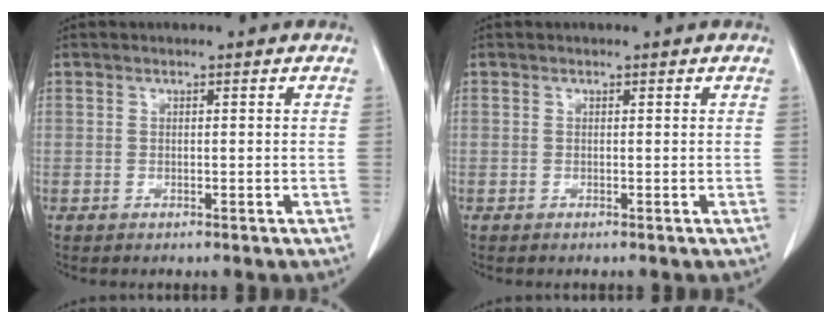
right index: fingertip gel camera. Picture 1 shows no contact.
{"total": 0.0}